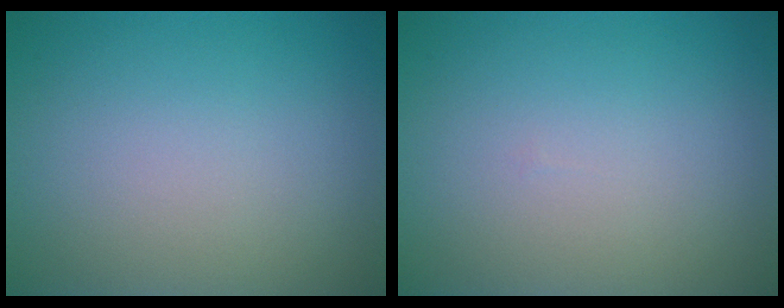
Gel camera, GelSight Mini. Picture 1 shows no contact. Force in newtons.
{"total": 0.0}